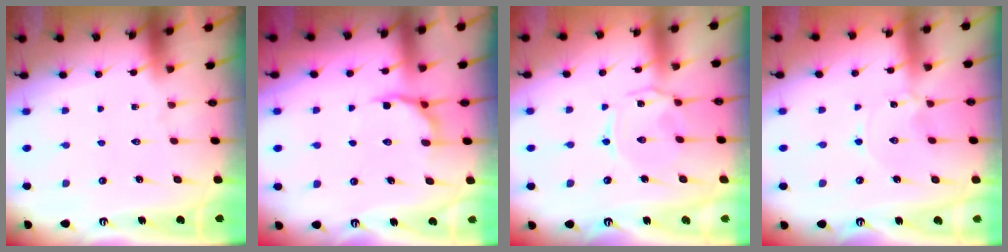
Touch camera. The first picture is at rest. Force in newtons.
{"total": 6.8, "press": 6.3, "slide": 2.5}
{"total": 1.5, "press": 1.4, "slide": 0.5}
{"total": 0.0}